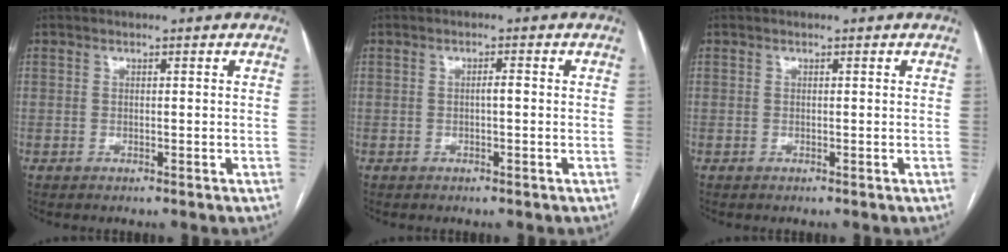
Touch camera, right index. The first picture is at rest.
{"total": 1.1, "force": [-0.1, 0.1, 1.1], "torque": [-0.018, 0.002, -0.001]}
{"total": 0.0}